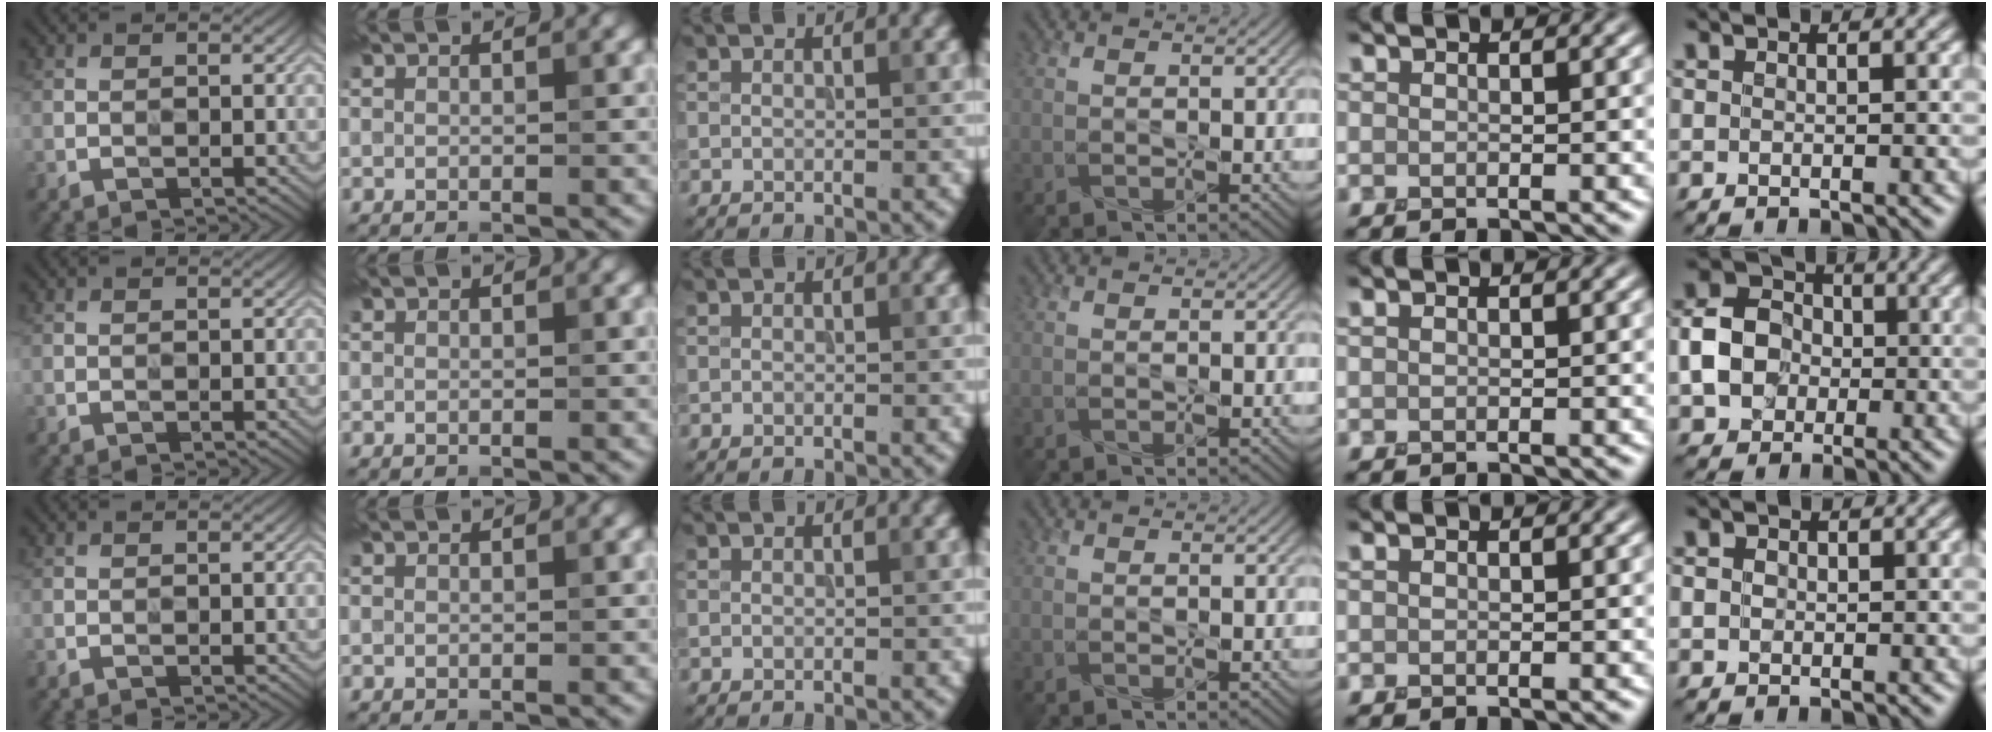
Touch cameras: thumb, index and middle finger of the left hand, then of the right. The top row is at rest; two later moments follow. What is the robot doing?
{"motion": "press", "object": "button"}